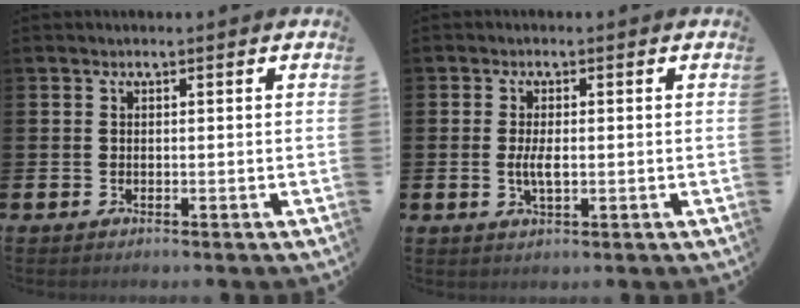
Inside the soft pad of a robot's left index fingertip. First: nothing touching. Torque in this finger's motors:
{"motor_torque": [0.59, 0.13, 0.11, 0.11]}